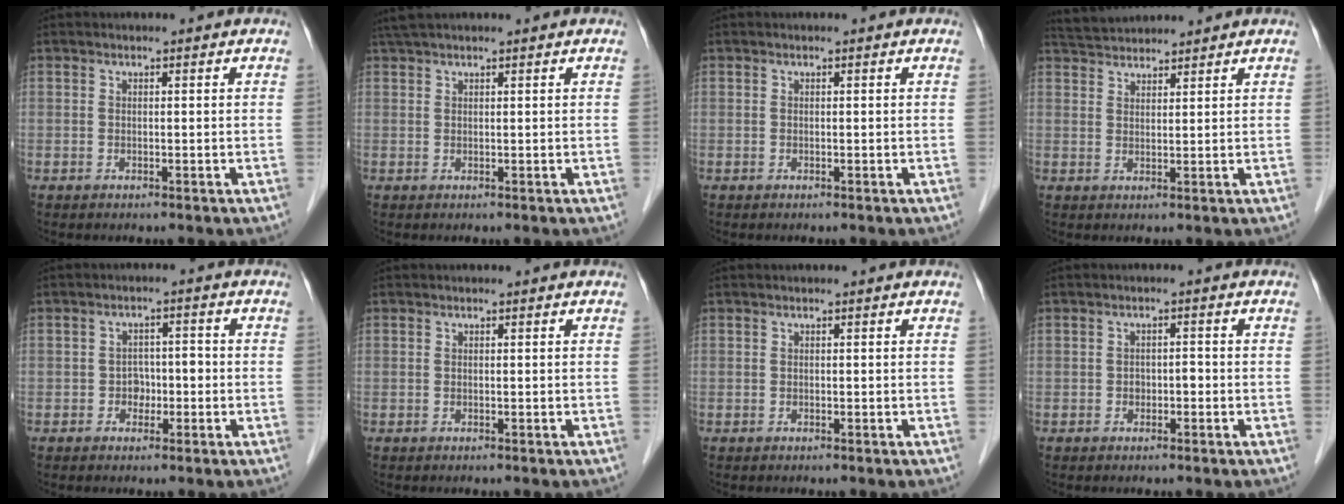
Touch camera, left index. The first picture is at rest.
{"total": 4.5, "force": [3.9, 0.0, 2.1], "torque": [-0.031, 0.039, 0.068]}
{"total": 0.0}
{"total": 5.1, "force": [5.0, 0.5, 0.8], "torque": [-0.020, 0.036, 0.092]}
{"total": 2.9, "force": [-1.0, 2.2, 1.6], "torque": [-0.021, 0.013, -0.015]}
{"total": 0.0}
{"total": 0.0}
{"total": 1.4, "force": [-0.5, 1.0, 0.9], "torque": [-0.012, 0.007, -0.007]}